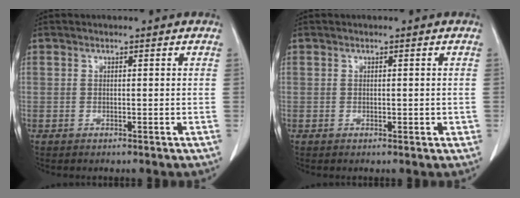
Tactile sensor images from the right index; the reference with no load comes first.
{"total": 1.1, "force": [-0.1, 0.6, 0.9], "torque": [-0.011, -0.001, 0.000]}